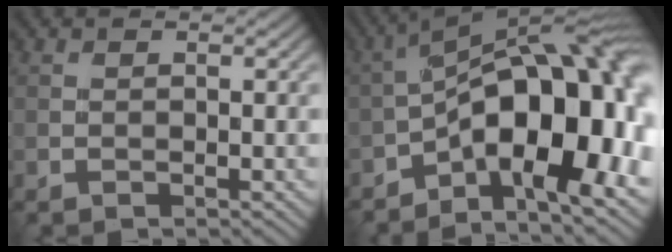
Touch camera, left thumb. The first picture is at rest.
{"total": 17.4, "force": [-5.2, 7.4, 14.9], "torque": [-0.218, 0.006, -0.091]}